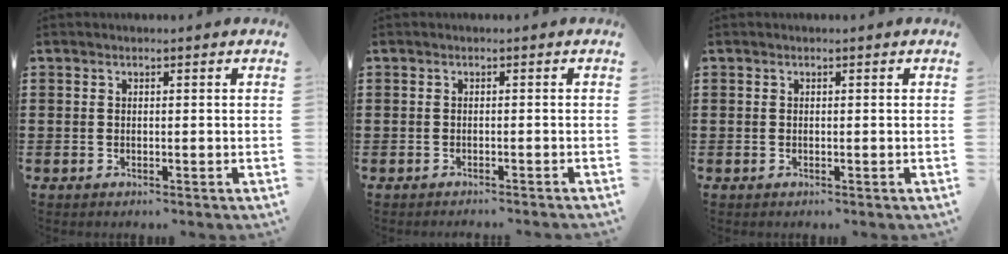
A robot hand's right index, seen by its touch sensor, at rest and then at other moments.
{"total": 0.8, "force": [-0.8, -0.2, 0.2], "torque": [-0.007, -0.004, -0.014]}
{"total": 0.0}